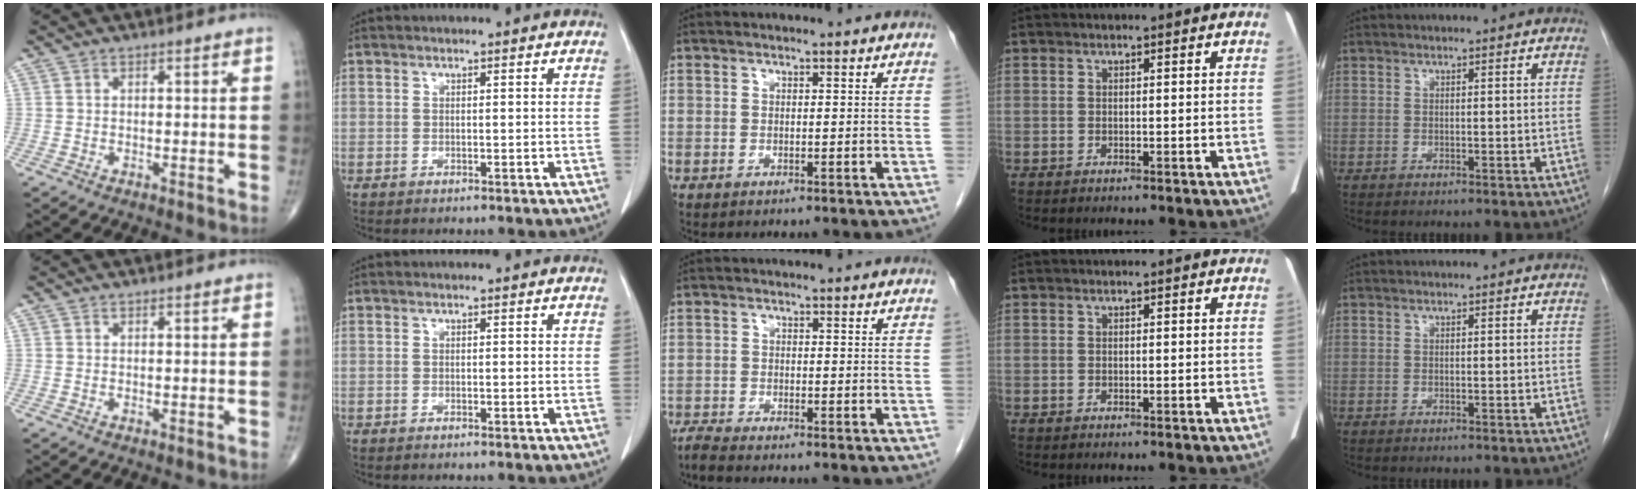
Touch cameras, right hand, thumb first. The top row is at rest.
{"middle": {"total": 1.8, "force": [-1.8, -0.4, 0.3], "torque": [-0.017, -0.009, -0.039]}}